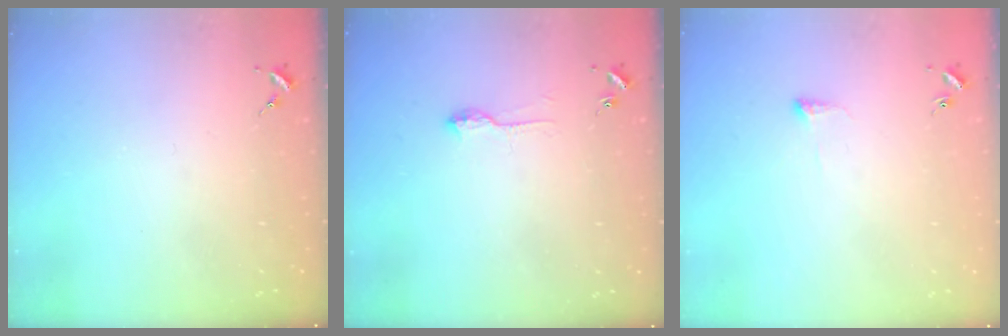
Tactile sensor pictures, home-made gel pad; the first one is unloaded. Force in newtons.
{"total": 6.1, "press": 6.1, "slide": 0.6}
{"total": 4.0, "press": 4.0, "slide": 0.5}